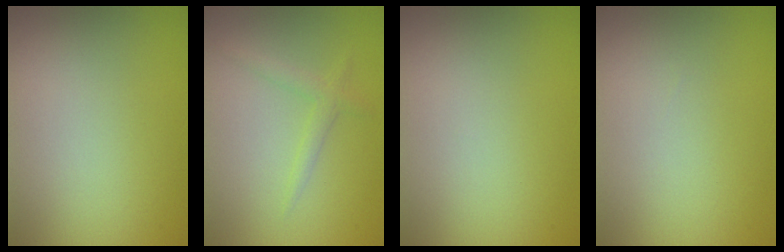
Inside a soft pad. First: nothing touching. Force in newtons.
{"total": 1.4, "press": 1.4, "slide": 0.0}
{"total": 0.0}
{"total": 0.0}